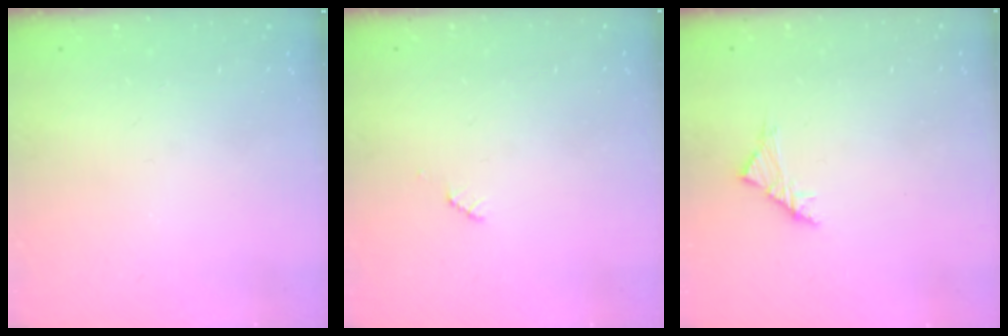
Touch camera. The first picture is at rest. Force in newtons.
{"total": 2.5, "press": 2.5, "slide": 0.4}
{"total": 2.8, "press": 2.6, "slide": 0.8}